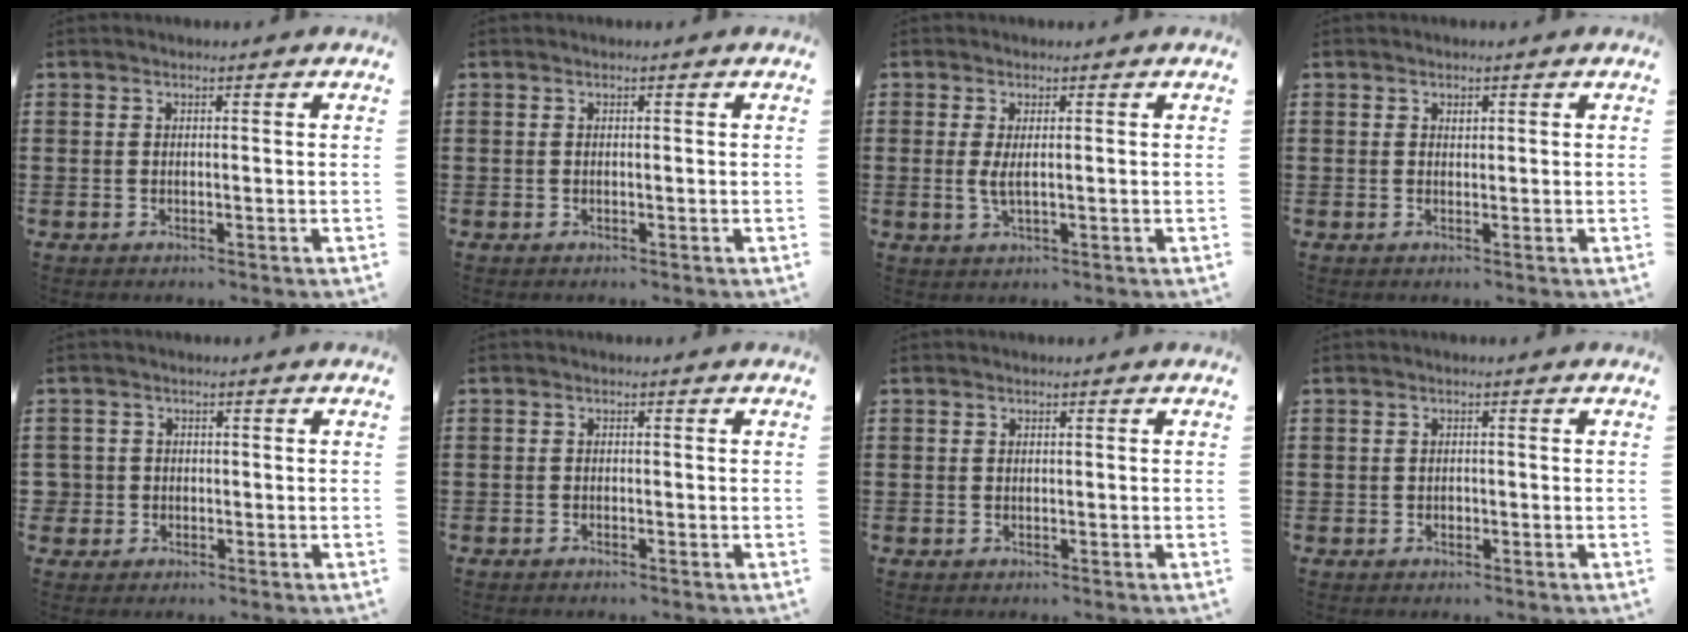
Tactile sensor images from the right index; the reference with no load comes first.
{"total": 0.0}
{"total": 2.0, "force": [0.2, 0.3, 2.0], "torque": [-0.054, -0.007, -0.001]}
{"total": 0.5, "force": [0.3, 0.4, 0.2], "torque": [-0.005, 0.002, 0.005]}
{"total": 1.8, "force": [-0.4, 1.7, 0.1], "torque": [-0.011, 0.005, -0.012]}
{"total": 0.6, "force": [-0.5, 0.2, -0.1], "torque": [0.000, 0.002, -0.012]}
{"total": 0.0}
{"total": 0.6, "force": [-0.1, 0.6, 0.2], "torque": [-0.006, 0.003, -0.004]}